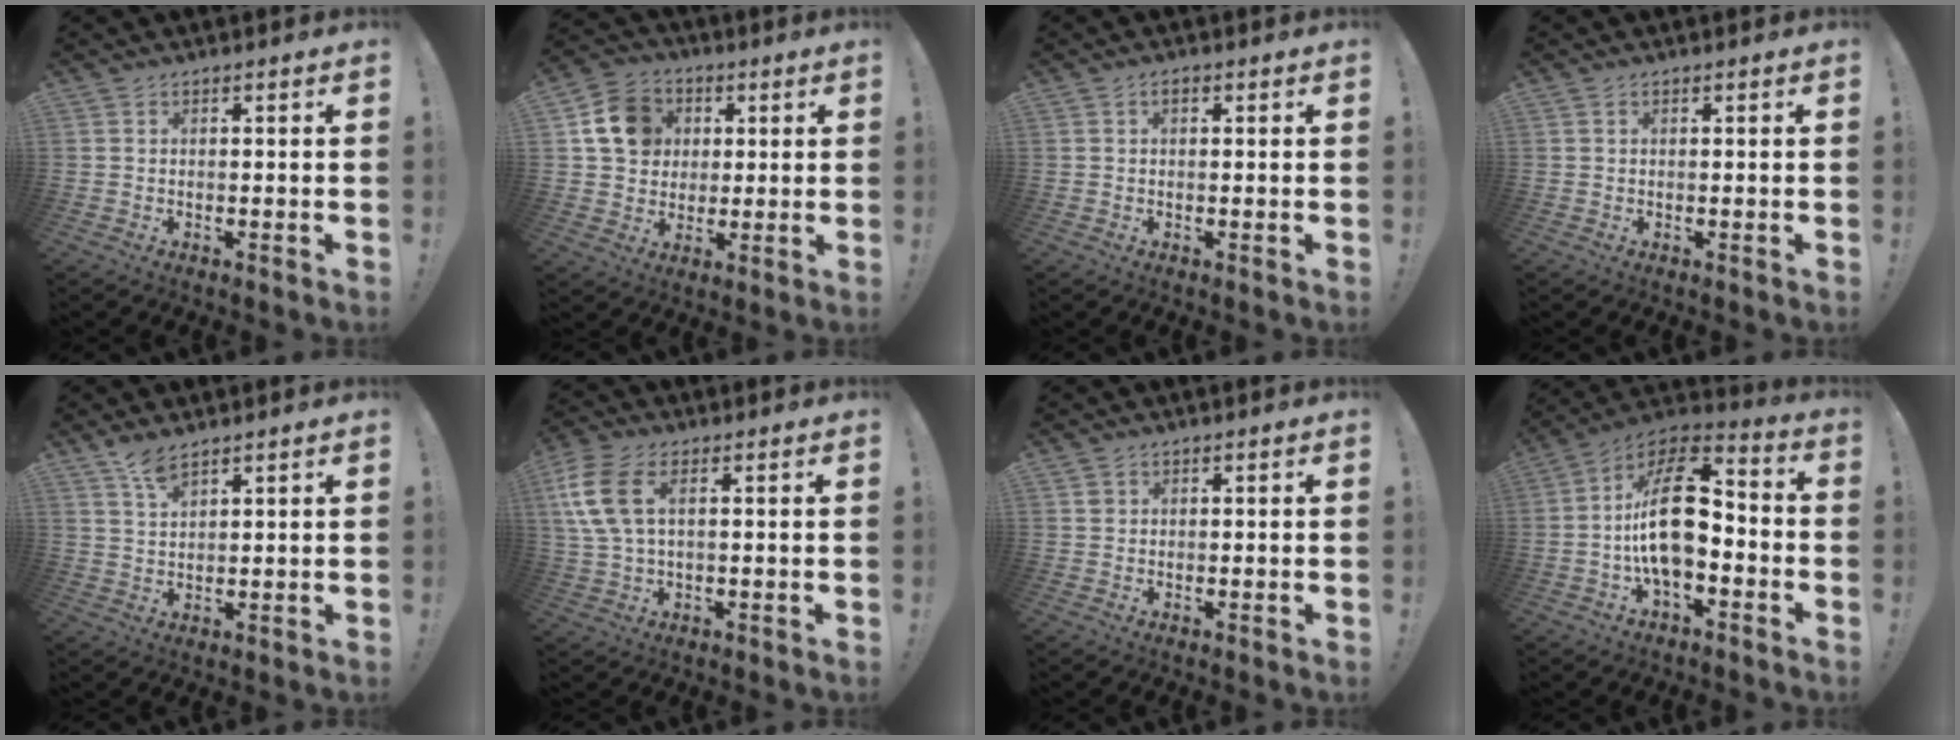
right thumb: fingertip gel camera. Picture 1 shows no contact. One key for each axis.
{"total": 12.5, "fx": 3.5, "fy": 10.8, "fz": 5.1, "tx": -0.070, "ty": 0.000, "tz": 0.074}
{"total": 1.2, "fx": 0.3, "fy": 0.7, "fz": 1.0, "tx": -0.018, "ty": 0.004, "tz": 0.004}
{"total": 0.0}
{"total": 5.0, "fx": 3.9, "fy": 1.4, "fz": 2.9, "tx": -0.056, "ty": -0.024, "tz": 0.070}
{"total": 11.1, "fx": 3.3, "fy": 5.8, "fz": 9.0, "tx": -0.191, "ty": -0.004, "tz": 0.062}
{"total": 1.2, "fx": 0.7, "fy": 1.0, "fz": 0.0, "tx": 0.003, "ty": 0.000, "tz": 0.013}
{"total": 20.3, "fx": -1.6, "fy": 10.8, "fz": 17.1, "tx": -0.294, "ty": 0.020, "tz": -0.024}